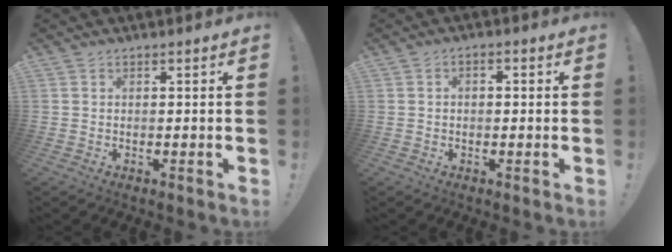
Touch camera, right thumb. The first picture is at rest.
{"total": 2.0, "force": [-1.0, 1.1, 1.3], "torque": [-0.020, 0.010, -0.018]}